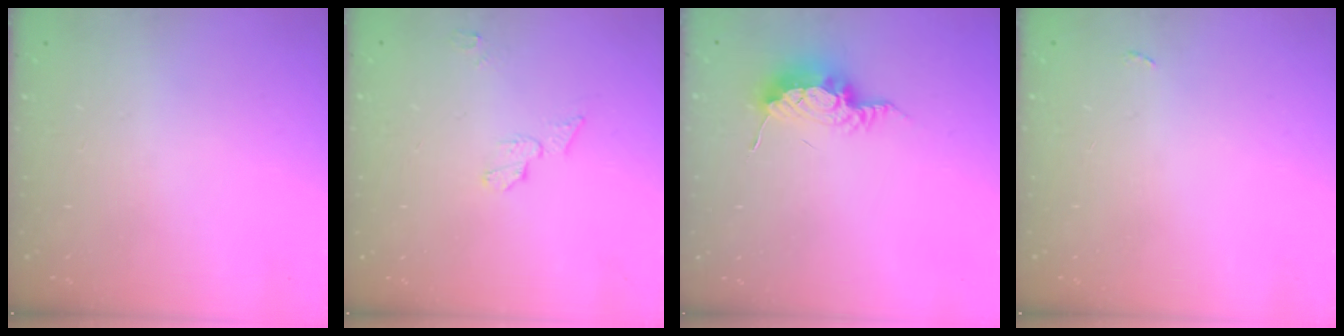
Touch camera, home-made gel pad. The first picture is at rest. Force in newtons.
{"total": 5.6, "press": 5.6, "slide": 0.3}
{"total": 8.4, "press": 8.4, "slide": 0.4}
{"total": 2.2, "press": 2.2, "slide": 0.3}